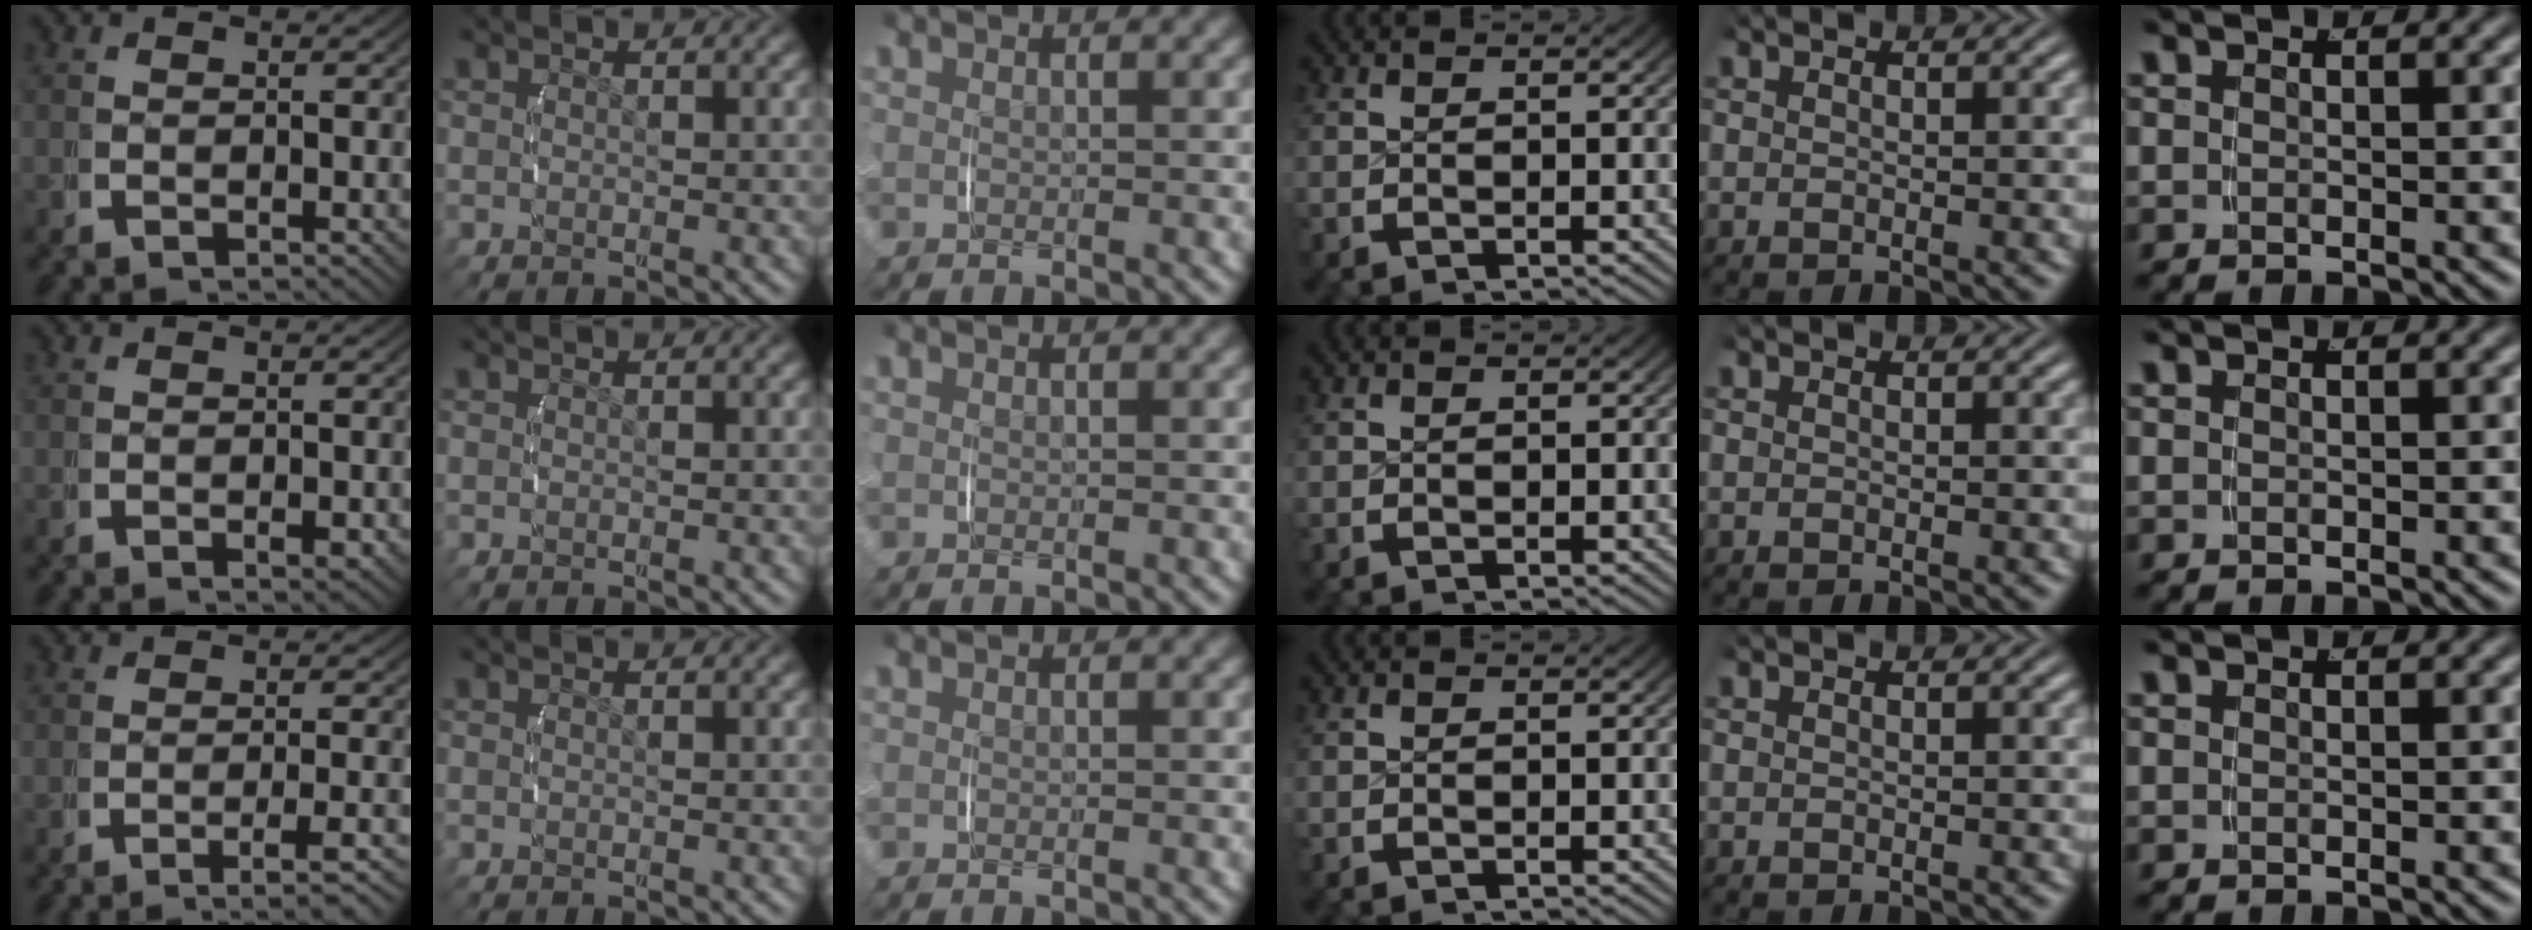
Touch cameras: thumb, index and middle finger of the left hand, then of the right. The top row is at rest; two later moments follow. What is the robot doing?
{"motion": "lift_and_place", "object": "string"}